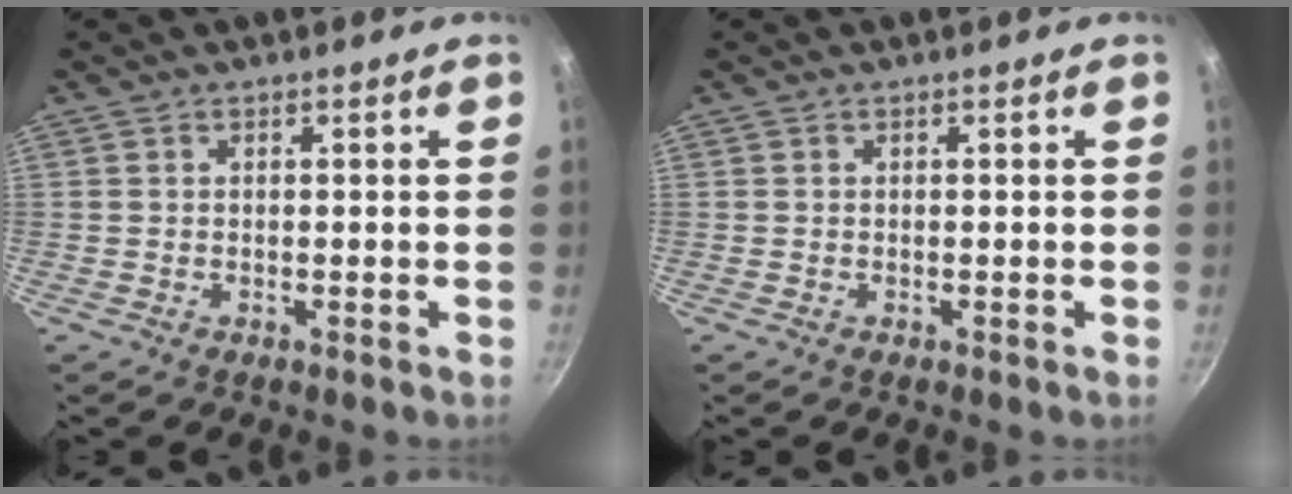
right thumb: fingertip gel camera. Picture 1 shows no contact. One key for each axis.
{"total": 0.0}